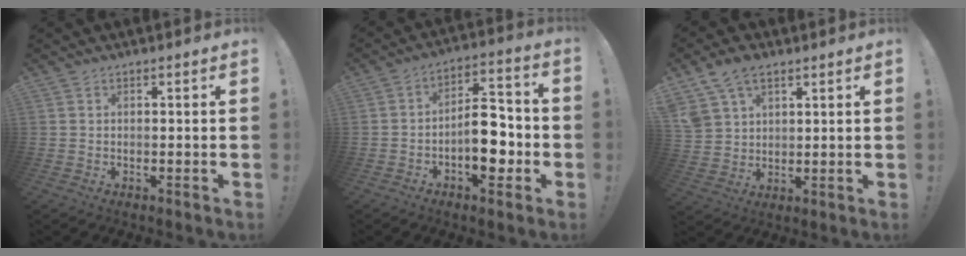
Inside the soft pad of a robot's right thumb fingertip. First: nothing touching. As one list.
[{"total": 13.2, "force": [-3.8, 6.9, 10.6], "torque": [-0.157, 0.029, -0.063]}, {"total": 9.7, "force": [6.2, 6.0, 4.5], "torque": [-0.101, -0.019, 0.124]}]